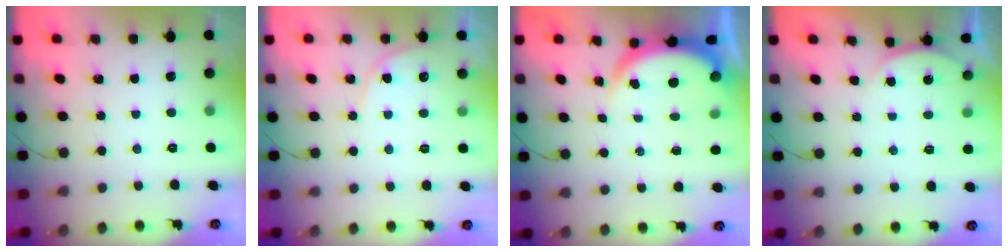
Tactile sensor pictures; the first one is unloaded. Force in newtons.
{"total": 4.4, "press": 4.3, "slide": 0.3}
{"total": 3.8, "press": 3.8, "slide": 0.1}
{"total": 2.8, "press": 2.1, "slide": 1.7}